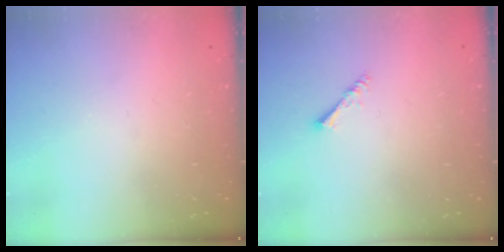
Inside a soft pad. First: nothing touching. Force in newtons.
{"total": 1.6, "press": 1.5, "slide": 0.3}